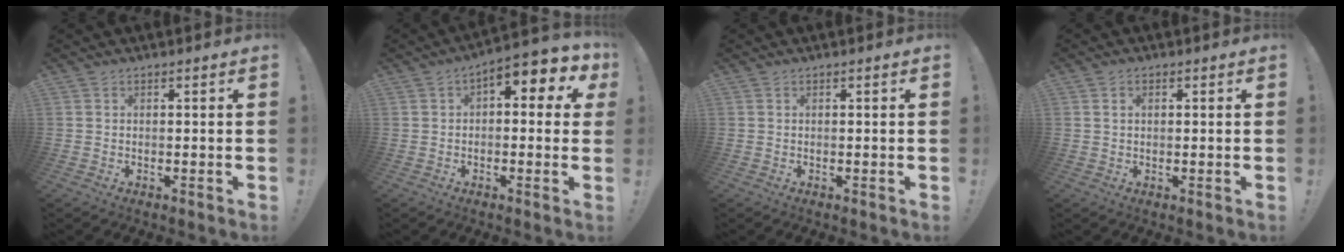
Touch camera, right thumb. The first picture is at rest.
{"total": 5.8, "force": [1.9, 3.1, 4.6], "torque": [-0.047, -0.018, 0.032]}
{"total": 0.0}
{"total": 1.6, "force": [0.5, 1.2, 1.0], "torque": [-0.013, 0.003, 0.007]}